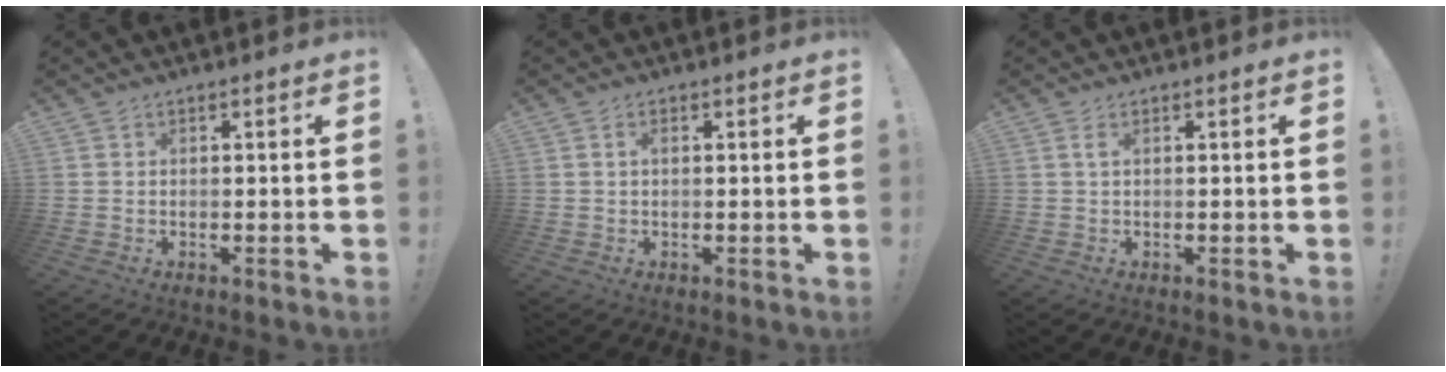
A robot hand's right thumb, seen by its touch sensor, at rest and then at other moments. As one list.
[{"total": 1.4, "force": [0.4, 0.6, 1.2], "torque": [-0.022, 0.003, 0.005]}, {"total": 1.3, "force": [0.3, 0.1, 1.3], "torque": [-0.022, 0.000, 0.003]}]